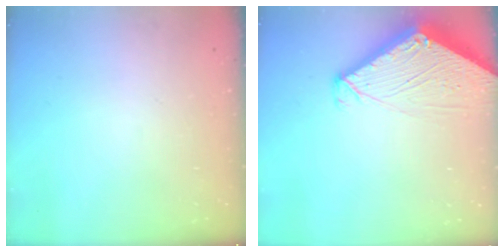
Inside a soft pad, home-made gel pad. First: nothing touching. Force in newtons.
{"total": 4.2, "press": 4.2, "slide": 0.4}